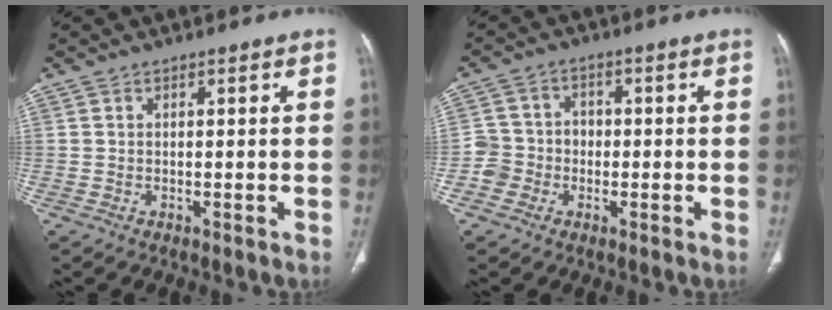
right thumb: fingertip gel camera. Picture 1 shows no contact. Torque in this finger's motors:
{"motor_torque": [0.21, -0.01, 0.36, 0.22, -0.01]}